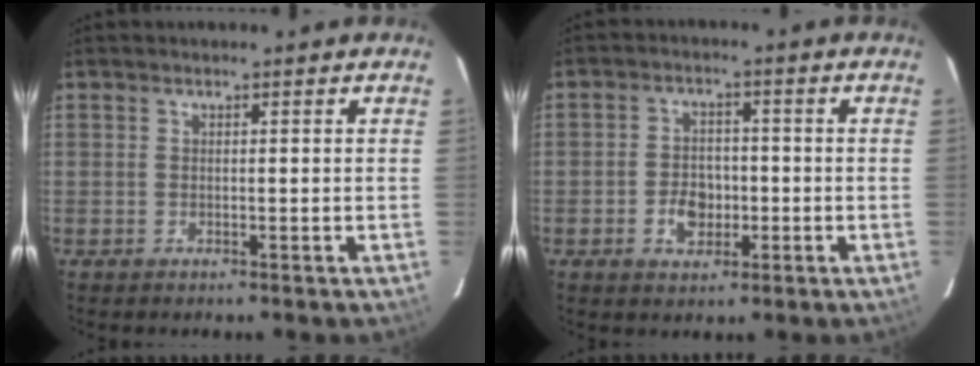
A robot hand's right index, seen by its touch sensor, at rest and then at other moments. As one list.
[{"total": 3.8, "force": [-1.1, 3.0, 2.1], "torque": [-0.040, 0.004, -0.015]}]